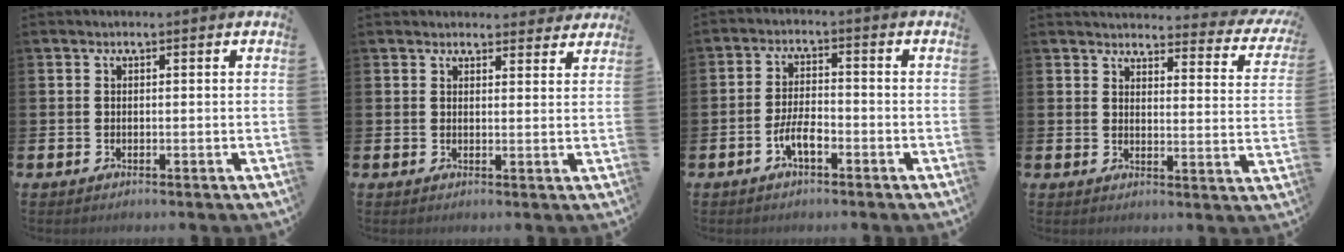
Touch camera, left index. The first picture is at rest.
{"total": 2.7, "force": [2.6, 0.7, 0.0], "torque": [0.017, -0.019, 0.042]}
{"total": 3.8, "force": [-1.9, 1.3, 3.0], "torque": [-0.061, 0.007, -0.035]}
{"total": 3.4, "force": [3.1, 1.2, 0.9], "torque": [-0.016, -0.028, 0.045]}